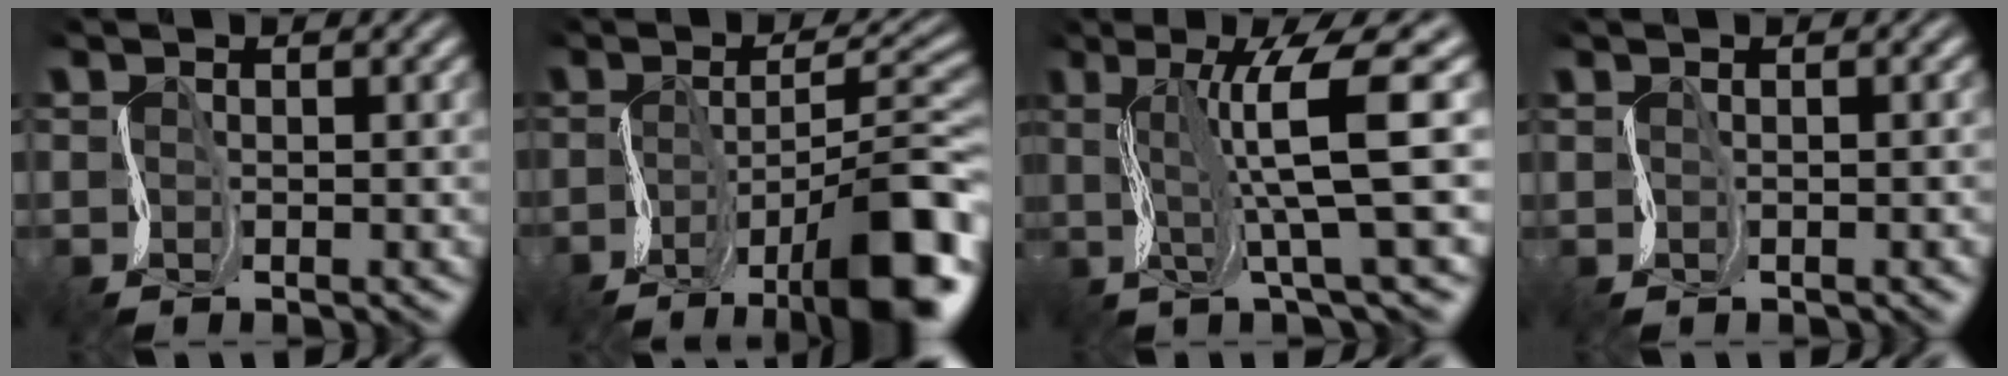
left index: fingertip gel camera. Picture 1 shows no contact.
{"total": 11.5, "force": [-5.9, 3.8, 9.2], "torque": [-0.133, 0.003, -0.096]}
{"total": 8.2, "force": [1.6, 1.3, 8.0], "torque": [-0.108, 0.012, 0.027]}
{"total": 1.4, "force": [0.2, 0.7, 1.2], "torque": [0.003, 0.005, 0.003]}